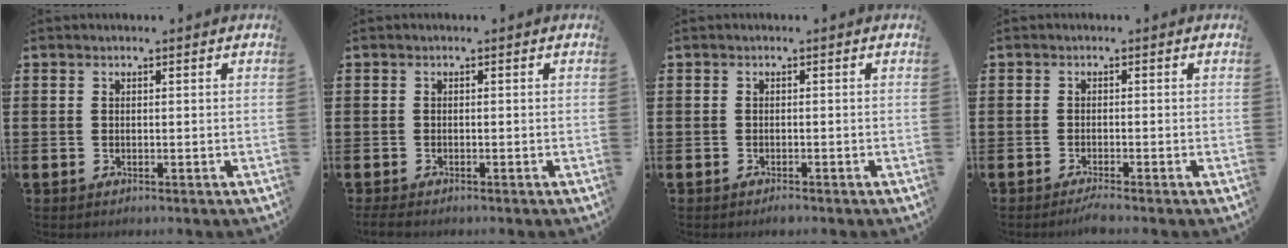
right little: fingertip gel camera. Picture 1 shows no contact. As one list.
[{"total": 0.8, "force": [-0.5, 0.3, 0.4], "torque": [-0.010, 0.001, -0.012]}, {"total": 0.7, "force": [-0.6, 0.1, 0.3], "torque": [-0.006, -0.003, -0.011]}, {"total": 1.3, "force": [-1.0, 0.0, 0.8], "torque": [-0.013, 0.000, -0.020]}]